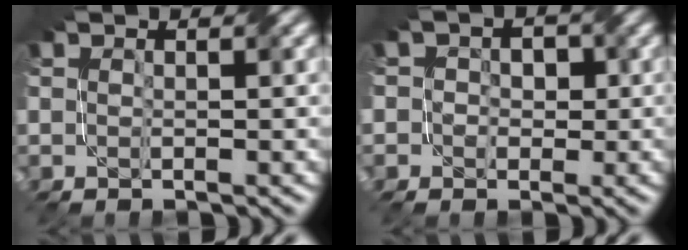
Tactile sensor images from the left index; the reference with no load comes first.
{"total": 3.3, "force": [-0.1, 3.0, 1.3], "torque": [-0.002, 0.009, -0.028]}